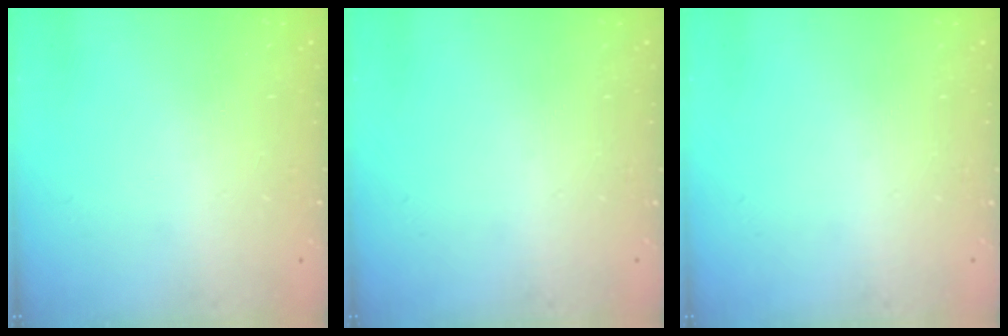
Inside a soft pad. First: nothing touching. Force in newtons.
{"total": 0.0}
{"total": 0.0}